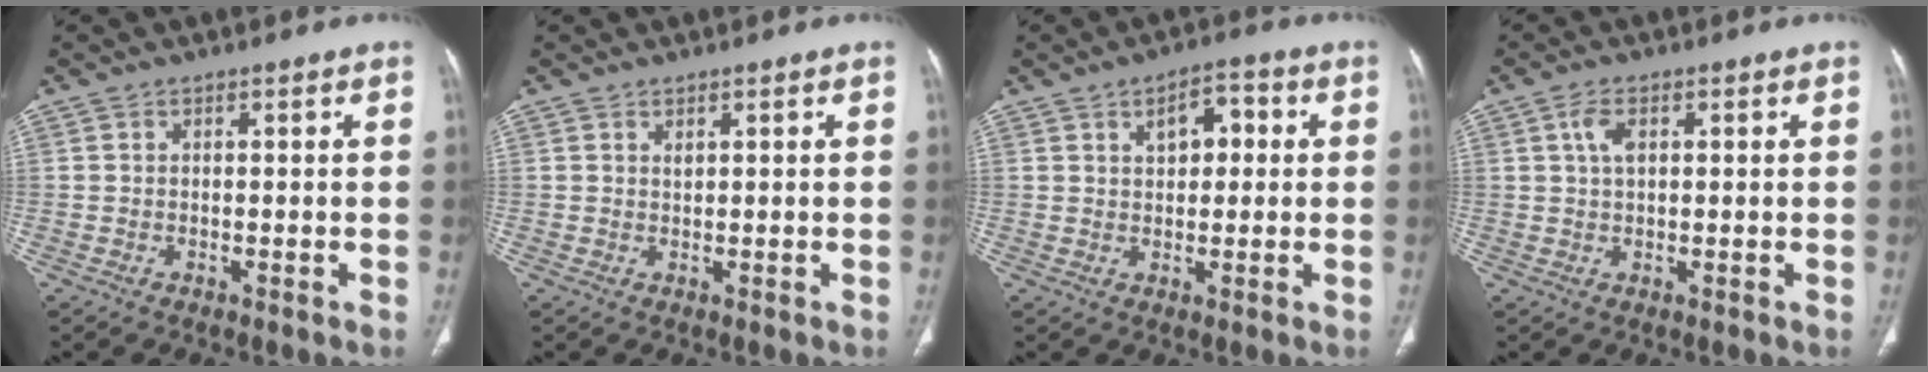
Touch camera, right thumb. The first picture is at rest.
{"total": 0.6, "force": [0.4, 0.3, 0.4], "torque": [-0.005, -0.001, 0.008]}
{"total": 6.0, "force": [1.7, 3.4, 4.6], "torque": [-0.047, 0.007, 0.023]}
{"total": 3.4, "force": [1.1, 1.8, 2.7], "torque": [-0.055, 0.006, 0.022]}